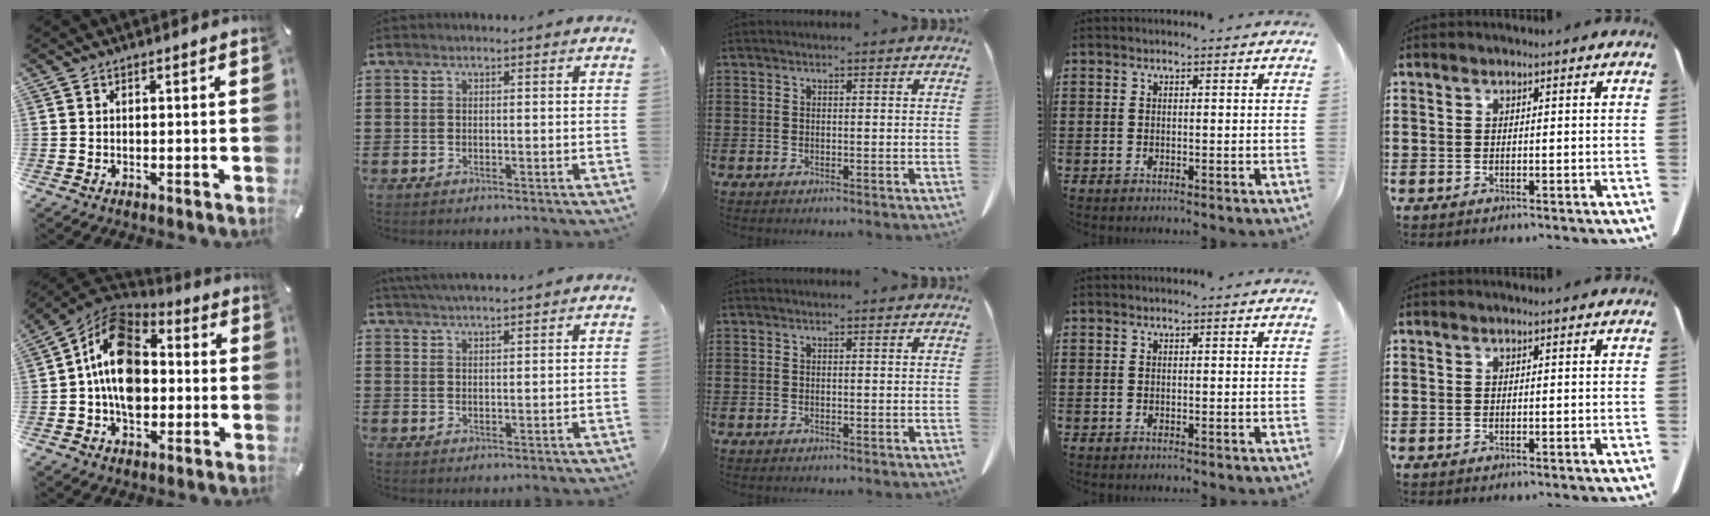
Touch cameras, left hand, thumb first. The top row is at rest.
{"thumb": {"total": 15.1, "force": [-1.5, 10.9, 10.3], "torque": [-0.189, 0.018, -0.031]}, "index": {"total": 2.7, "force": [2.6, -0.2, 0.6], "torque": [-0.019, -0.001, 0.049]}}